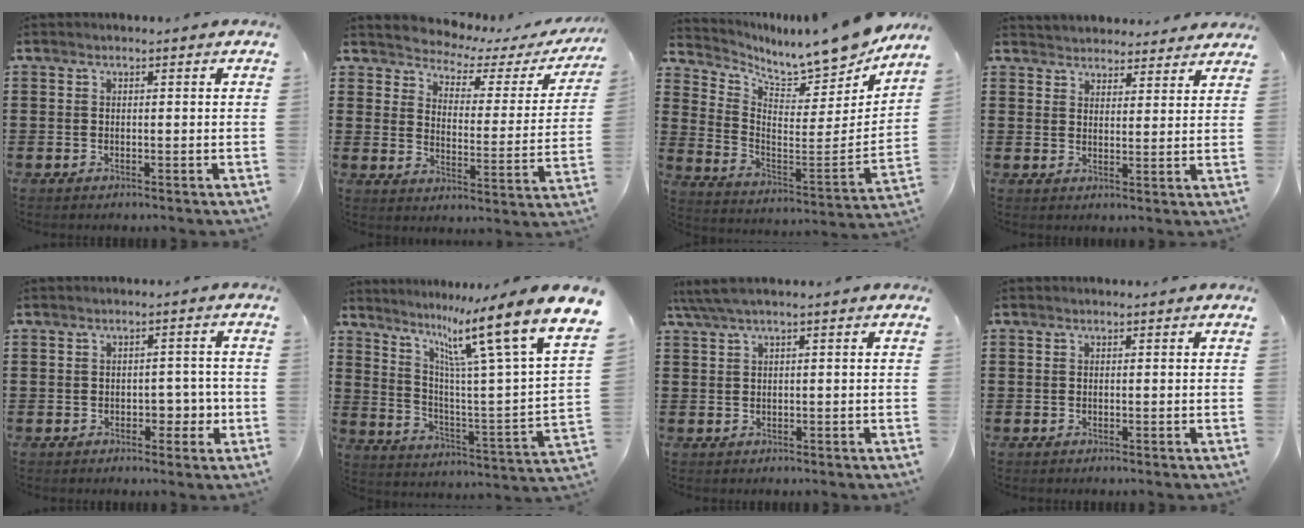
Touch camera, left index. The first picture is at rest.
{"total": 2.8, "force": [2.5, 1.0, 0.8], "torque": [-0.036, -0.022, 0.032]}
{"total": 9.0, "force": [8.3, 1.0, 3.1], "torque": [-0.073, -0.086, 0.133]}
{"total": 3.4, "force": [3.3, 0.4, -0.5], "torque": [-0.003, -0.014, 0.062]}
{"total": 3.2, "force": [-1.3, 1.9, 2.2], "torque": [-0.034, 0.002, -0.030]}
{"total": 13.6, "force": [8.8, 0.8, 10.3], "torque": [-0.205, -0.068, 0.130]}
{"total": 2.0, "force": [0.7, 0.0, 1.9], "torque": [-0.043, -0.005, 0.011]}
{"total": 0.0}